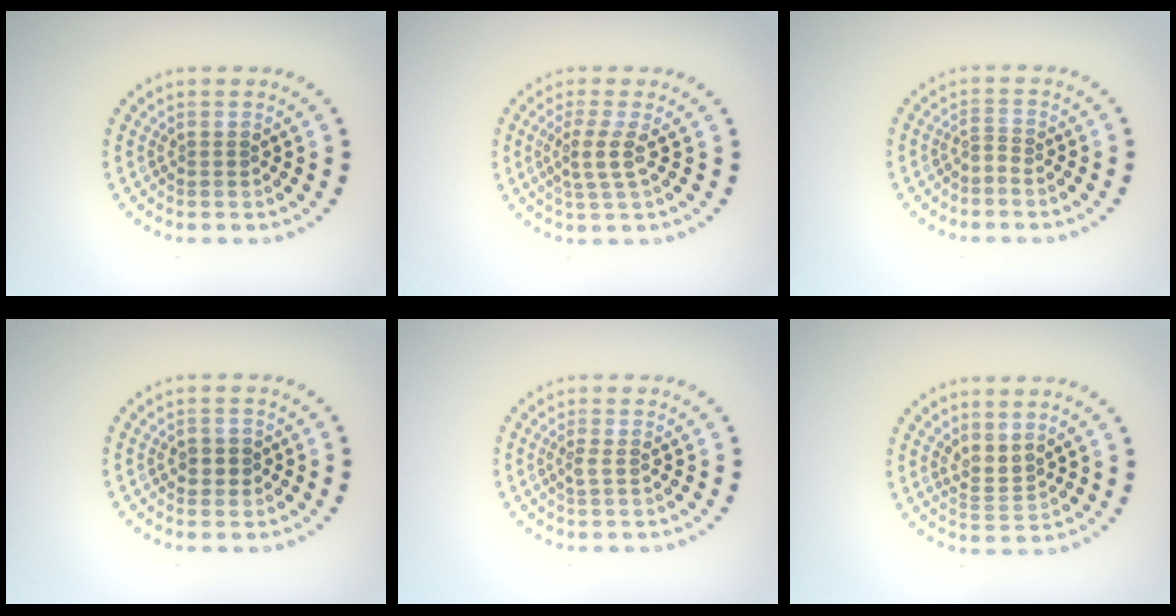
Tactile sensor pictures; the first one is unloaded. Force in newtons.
{"total": 2.4, "press": 1.8, "slide": 1.6}
{"total": 0.6, "press": 0.1, "slide": 0.6}
{"total": 1.7, "press": 1.6, "slide": 0.5}
{"total": 0.9, "press": 0.7, "slide": 0.6}
{"total": 2.0, "press": 1.6, "slide": 1.3}